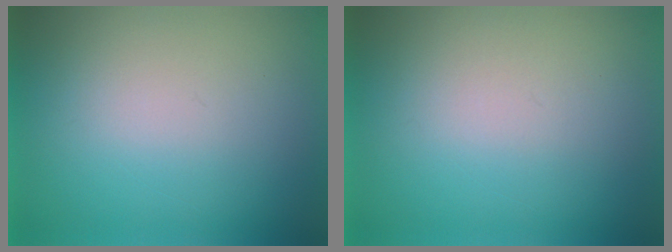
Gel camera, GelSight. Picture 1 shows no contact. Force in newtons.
{"total": 1.2}